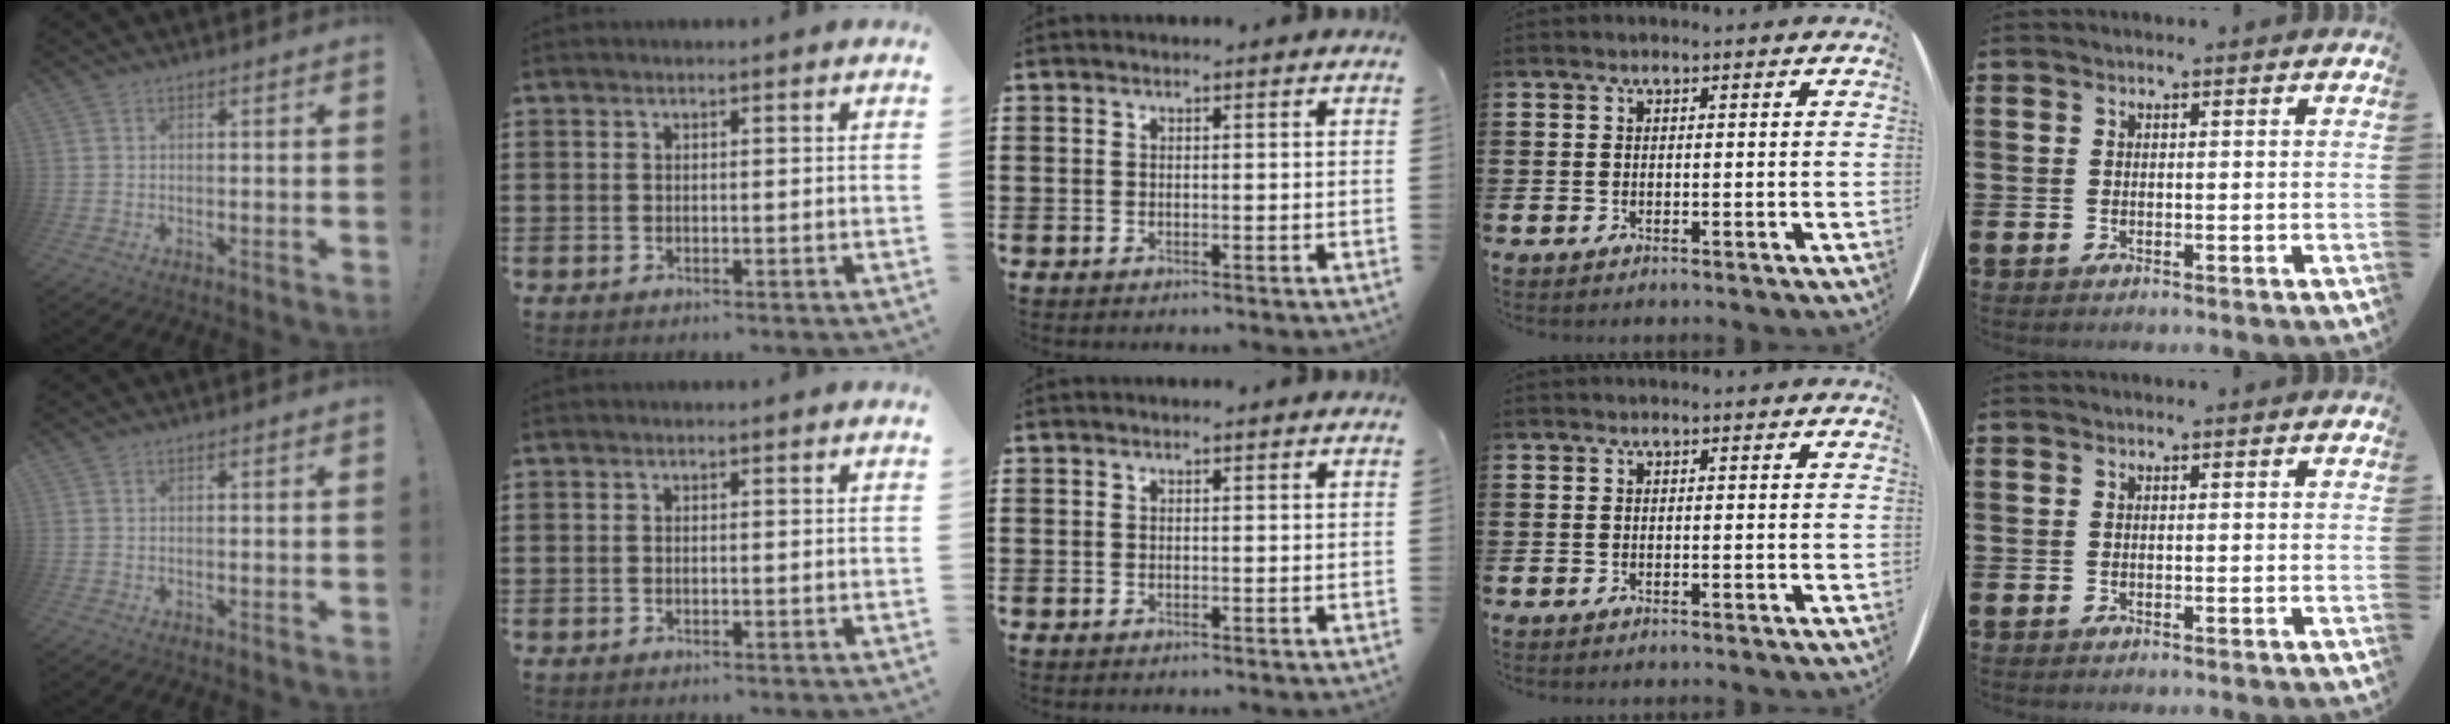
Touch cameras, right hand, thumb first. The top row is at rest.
{}